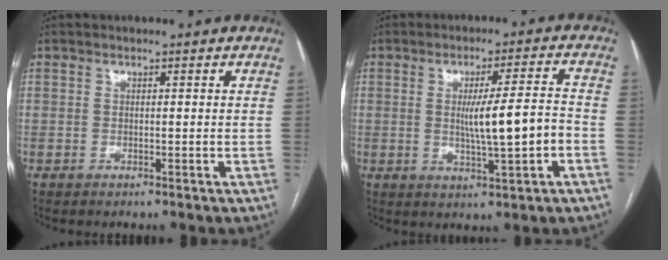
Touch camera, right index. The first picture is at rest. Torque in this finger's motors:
{"motor_torque": [1.06, -0.11, 0.73, 0.15]}